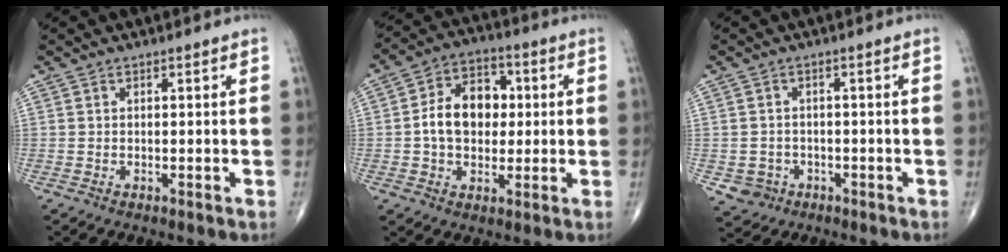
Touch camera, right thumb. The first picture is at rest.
{"total": 11.5, "force": [0.5, 8.2, 8.0], "torque": [-0.106, 0.021, 0.001]}
{"total": 4.0, "force": [-1.4, 3.7, 0.7], "torque": [0.001, 0.009, -0.018]}